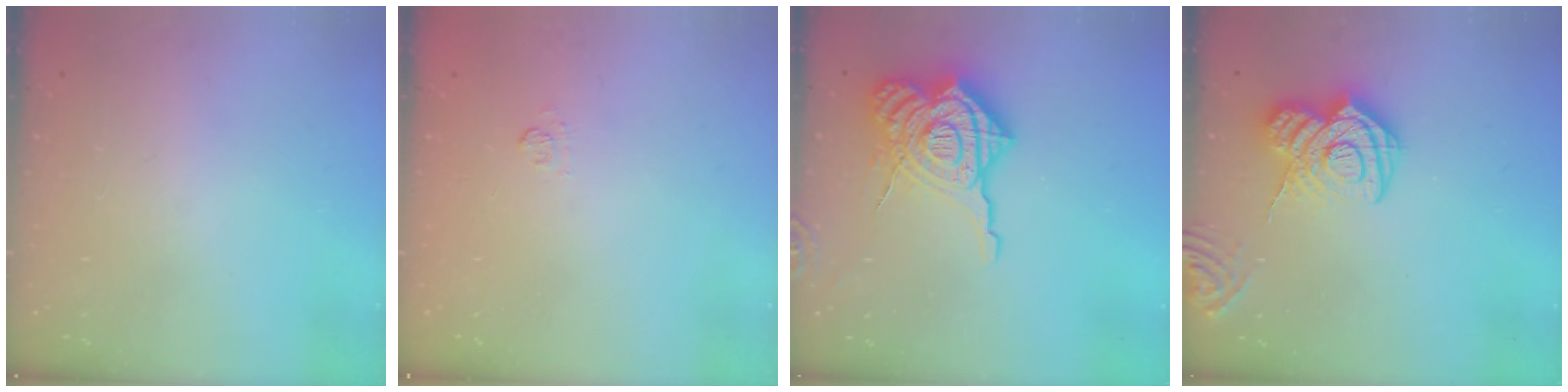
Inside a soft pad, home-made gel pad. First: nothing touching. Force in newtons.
{"total": 5.2, "press": 5.1, "slide": 1.2}
{"total": 23.6, "press": 23.4, "slide": 2.7}
{"total": 16.0, "press": 15.9, "slide": 1.7}